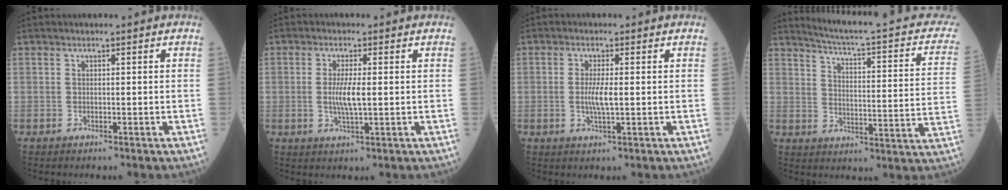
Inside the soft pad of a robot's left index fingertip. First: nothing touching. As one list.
[{"total": 4.0, "force": [-0.1, 0.5, 4.0], "torque": [-0.083, -0.009, -0.003]}, {"total": 3.3, "force": [-0.2, 0.4, 3.3], "torque": [-0.068, -0.007, -0.005]}, {"total": 19.2, "force": [16.4, 2.5, 9.7], "torque": [-0.130, -0.041, 0.187]}]